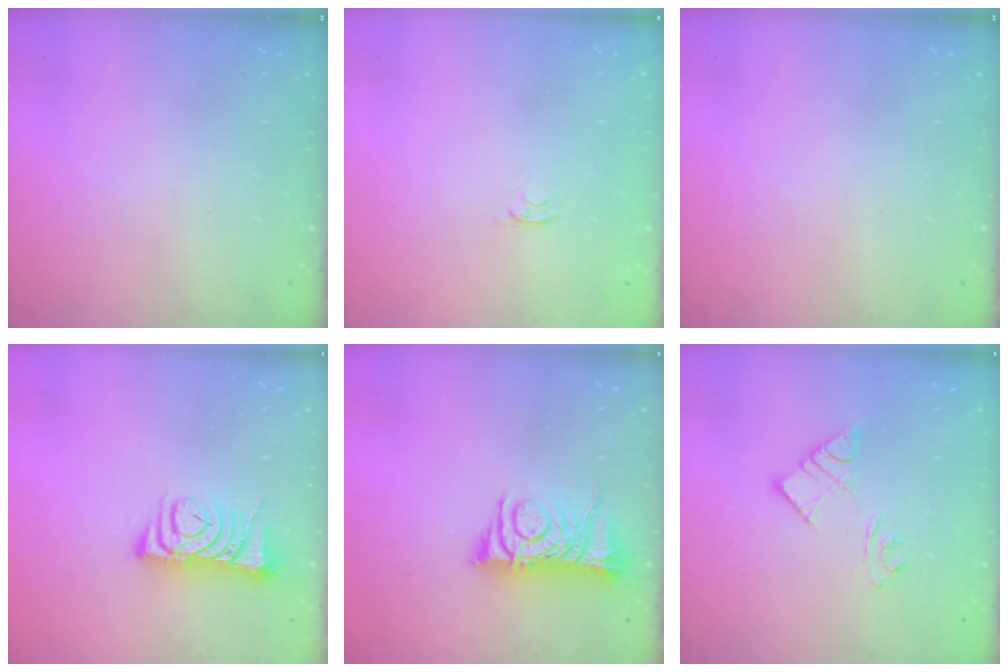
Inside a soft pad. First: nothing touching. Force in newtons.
{"total": 2.1, "press": 2.0, "slide": 0.3}
{"total": 0.0}
{"total": 7.1, "press": 7.1, "slide": 1.0}
{"total": 8.2, "press": 8.2, "slide": 0.7}
{"total": 8.4, "press": 8.4, "slide": 0.6}